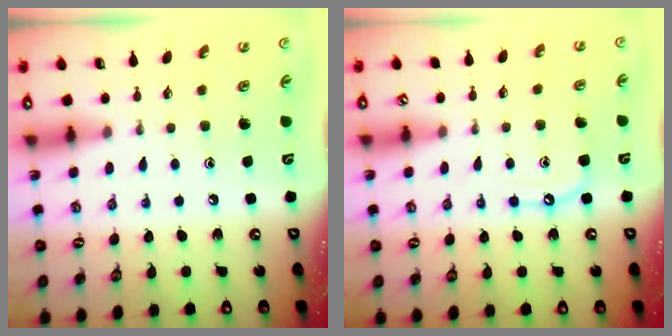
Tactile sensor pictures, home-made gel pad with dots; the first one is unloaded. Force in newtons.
{"total": 7.2, "press": 7.1, "slide": 0.8}